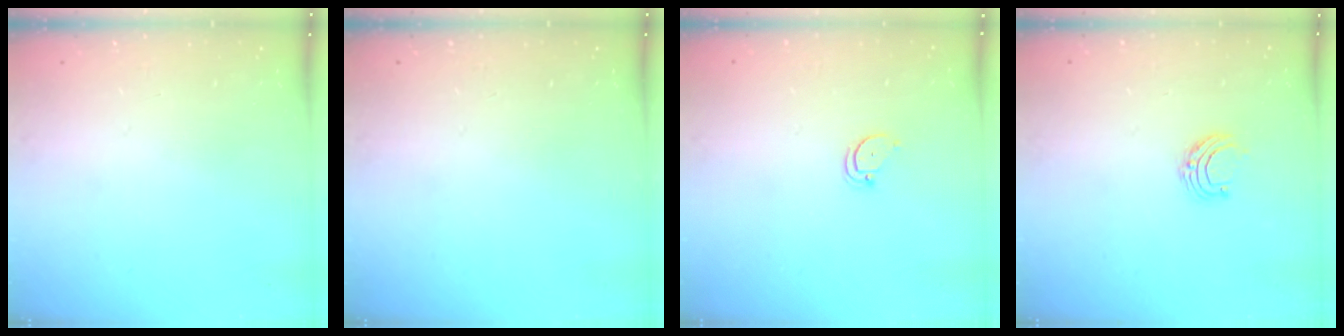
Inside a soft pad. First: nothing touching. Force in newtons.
{"total": 0.0}
{"total": 2.6, "press": 2.6, "slide": 0.0}
{"total": 5.0, "press": 5.0, "slide": 0.5}